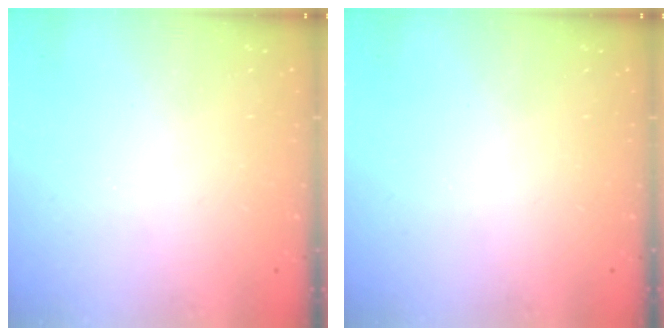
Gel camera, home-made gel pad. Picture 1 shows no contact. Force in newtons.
{"total": 0.0}